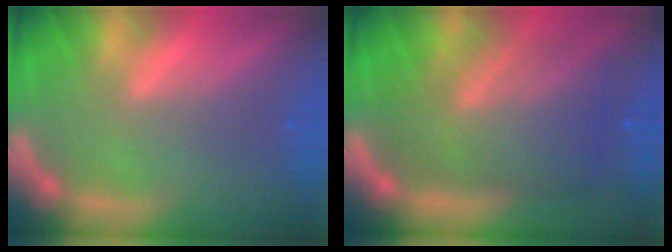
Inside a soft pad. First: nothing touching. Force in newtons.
{"total": 9.4}